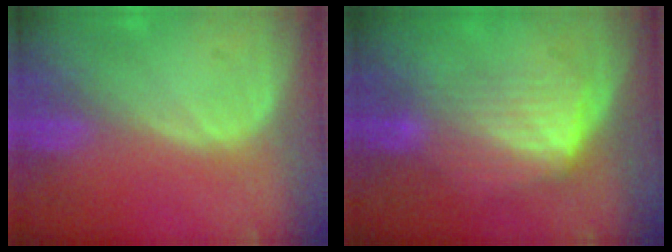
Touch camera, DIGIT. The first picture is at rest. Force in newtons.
{"total": 6.3, "press": 6.0, "slide": 1.9}